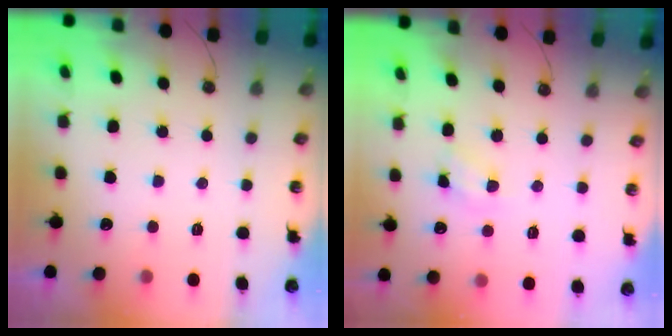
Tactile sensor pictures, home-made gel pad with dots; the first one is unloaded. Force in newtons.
{"total": 4.1, "press": 4.1, "slide": 0.3}